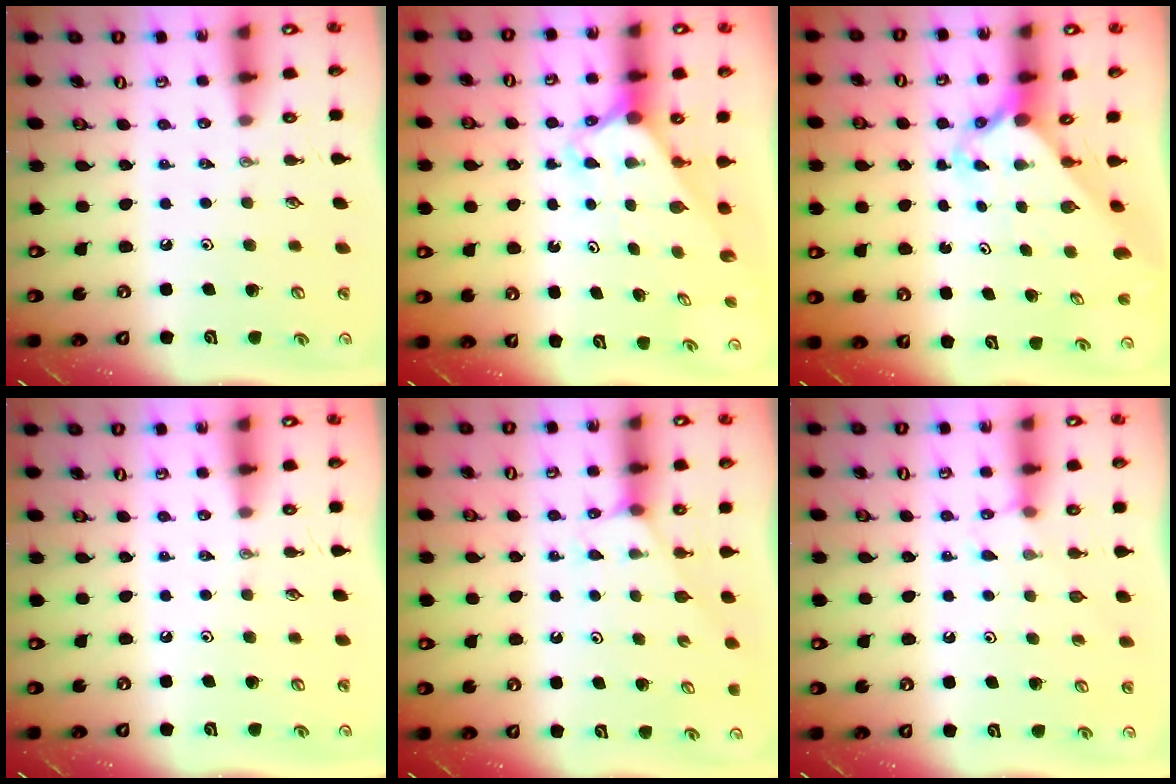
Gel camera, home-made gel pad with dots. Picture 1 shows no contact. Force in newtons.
{"total": 2.3, "press": 2.3, "slide": 0.2}
{"total": 2.5, "press": 2.5, "slide": 0.2}
{"total": 0.0}
{"total": 4.1, "press": 4.1, "slide": 0.5}
{"total": 4.7, "press": 4.7, "slide": 0.6}